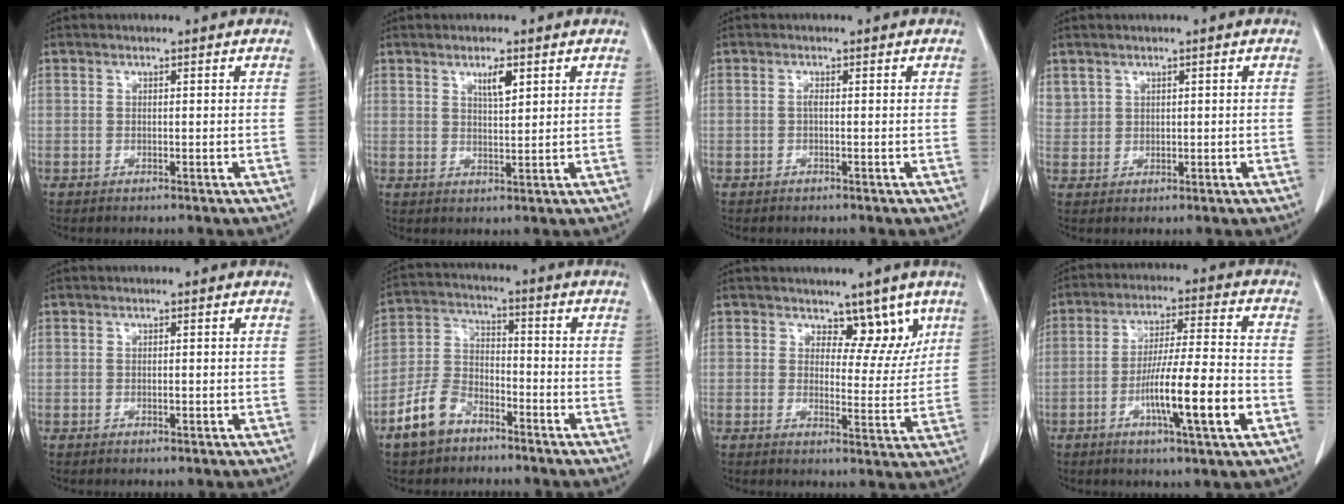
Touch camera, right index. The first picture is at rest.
{"total": 3.2, "force": [1.7, 0.6, 2.6], "torque": [-0.044, -0.003, 0.031]}
{"total": 0.6, "force": [-0.2, 0.1, 0.6], "torque": [-0.011, 0.002, -0.005]}
{"total": 1.5, "force": [1.0, 1.1, 0.5], "torque": [-0.012, 0.010, 0.028]}
{"total": 0.7, "force": [-0.2, 0.3, 0.6], "torque": [-0.012, 0.000, -0.001]}
{"total": 8.7, "force": [-5.9, 4.9, 4.1], "torque": [-0.103, 0.009, -0.116]}
{"total": 5.6, "force": [3.7, 3.2, 2.6], "torque": [-0.009, -0.008, 0.051]}
{"total": 12.9, "force": [-4.4, 0.4, 12.2], "torque": [-0.208, -0.005, -0.075]}